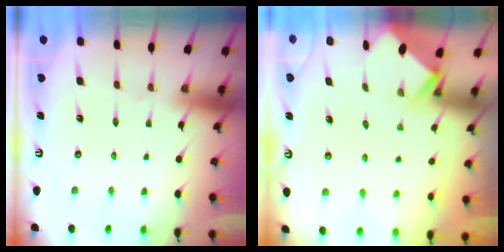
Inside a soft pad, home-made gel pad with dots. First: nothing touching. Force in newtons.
{"total": 2.7, "press": 2.7, "slide": 0.2}